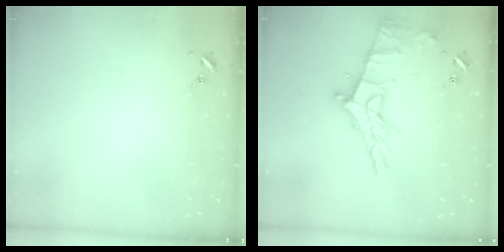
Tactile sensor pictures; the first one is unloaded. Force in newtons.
{"total": 16.2, "press": 16.1, "slide": 1.0}